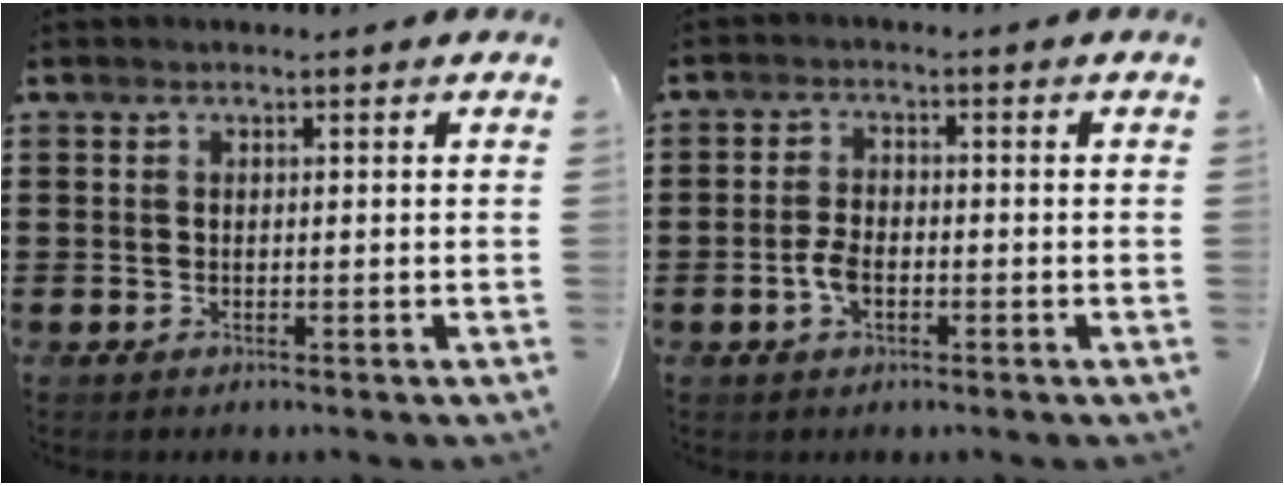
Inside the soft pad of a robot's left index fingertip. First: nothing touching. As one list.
[{"total": 3.5, "force": [-1.1, 1.9, 2.8], "torque": [-0.072, -0.004, -0.024]}]